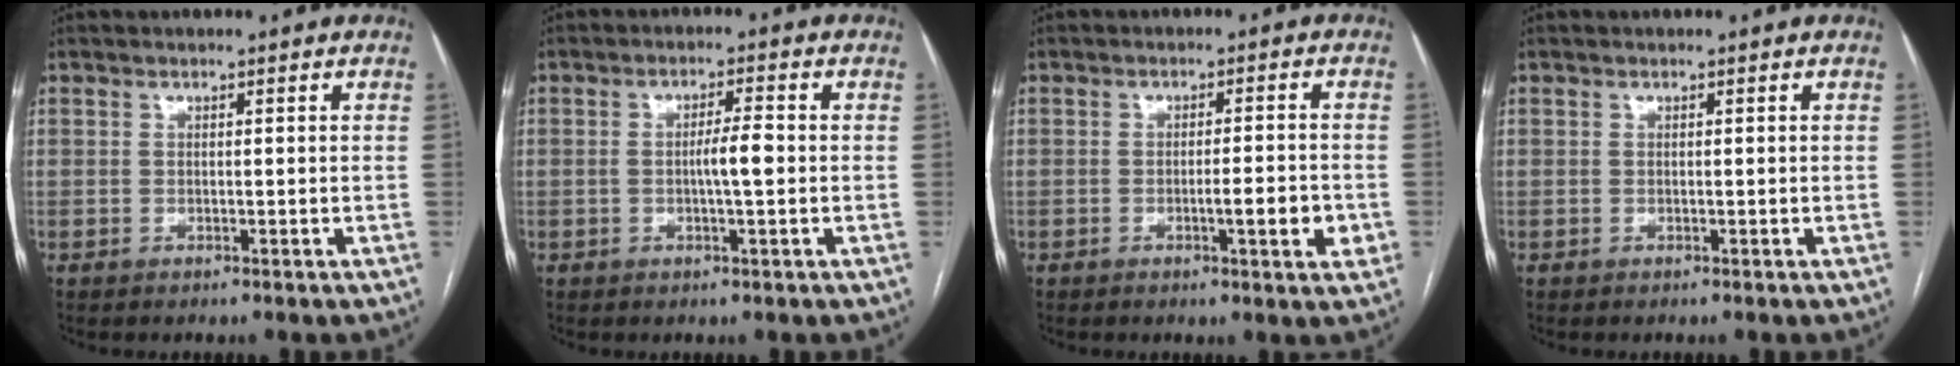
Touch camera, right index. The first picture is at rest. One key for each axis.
{"total": 3.6, "fx": -0.4, "fy": 0.2, "fz": 3.6, "tx": -0.062, "ty": 0.001, "tz": -0.007}
{"total": 5.1, "fx": -1.6, "fy": 0.6, "fz": 4.8, "tx": -0.067, "ty": -0.002, "tz": -0.020}
{"total": 0.0}